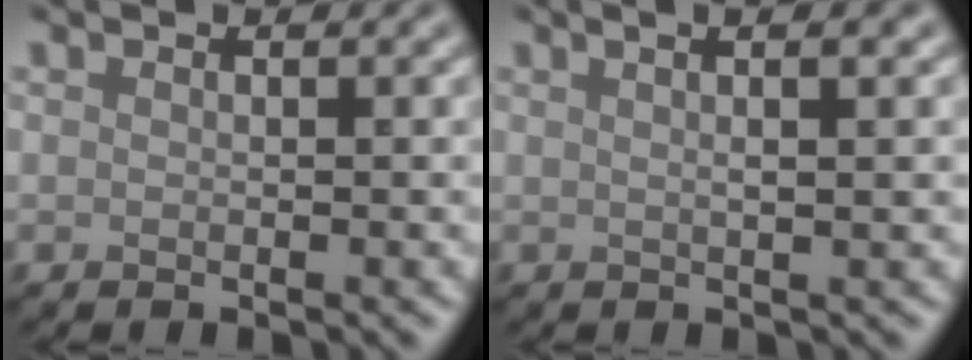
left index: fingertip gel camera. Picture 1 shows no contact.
{"total": 6.8, "force": [3.0, 2.9, 5.3], "torque": [-0.032, 0.041, 0.001]}